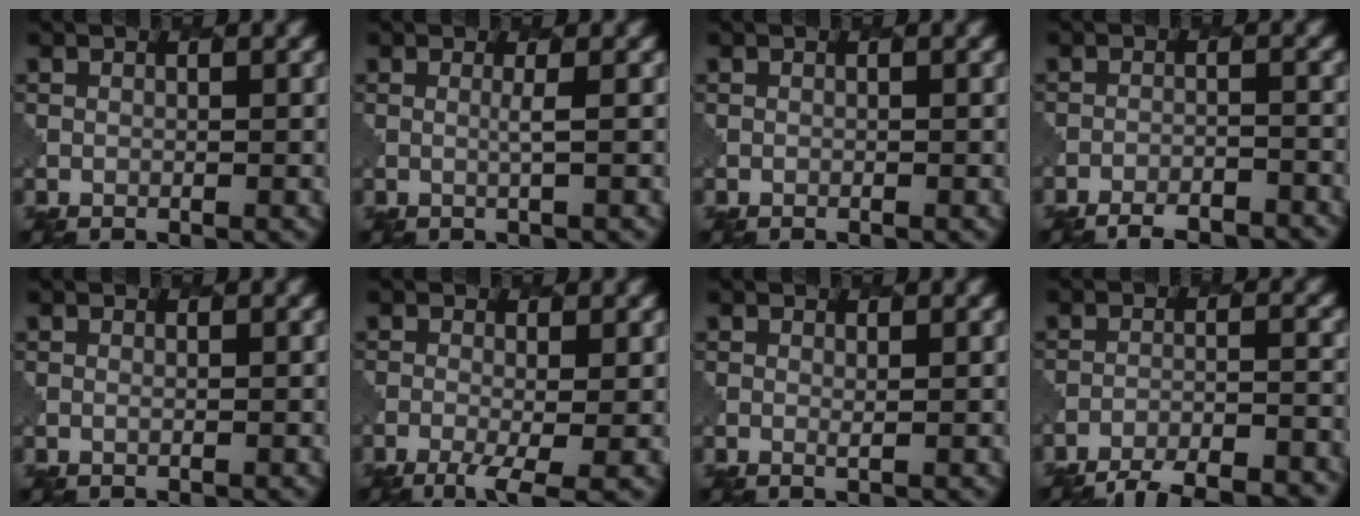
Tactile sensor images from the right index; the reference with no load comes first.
{"total": 1.0, "force": [0.6, 0.1, 0.8], "torque": [-0.013, -0.002, 0.006]}
{"total": 0.0}
{"total": 5.1, "force": [-4.7, 1.1, 1.6], "torque": [-0.025, -0.006, -0.061]}
{"total": 0.6, "force": [0.4, 0.2, 0.4], "torque": [-0.005, -0.003, 0.003]}
{"total": 3.7, "force": [-1.5, 1.0, 3.3], "torque": [-0.060, -0.004, -0.026]}
{"total": 0.7, "force": [0.6, 0.1, 0.4], "torque": [-0.008, -0.002, 0.013]}
{"total": 9.1, "force": [-8.2, 2.0, 3.4], "torque": [-0.052, -0.012, -0.109]}